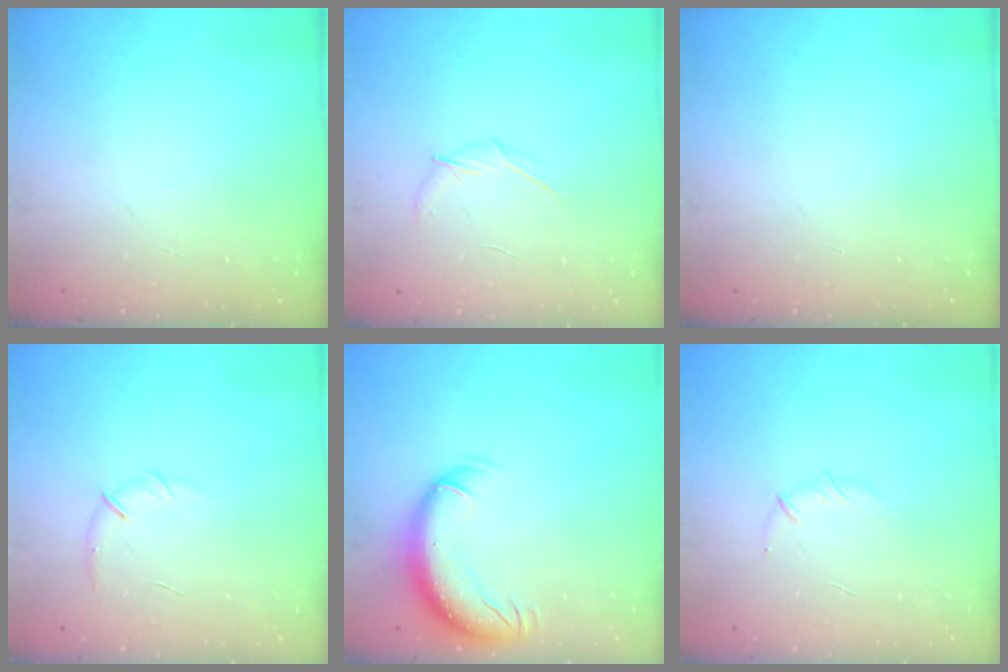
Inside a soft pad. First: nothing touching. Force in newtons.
{"total": 5.4, "press": 5.2, "slide": 1.4}
{"total": 0.0}
{"total": 6.4, "press": 6.2, "slide": 1.6}
{"total": 12.4, "press": 12.0, "slide": 3.3}
{"total": 3.5, "press": 3.4, "slide": 0.8}